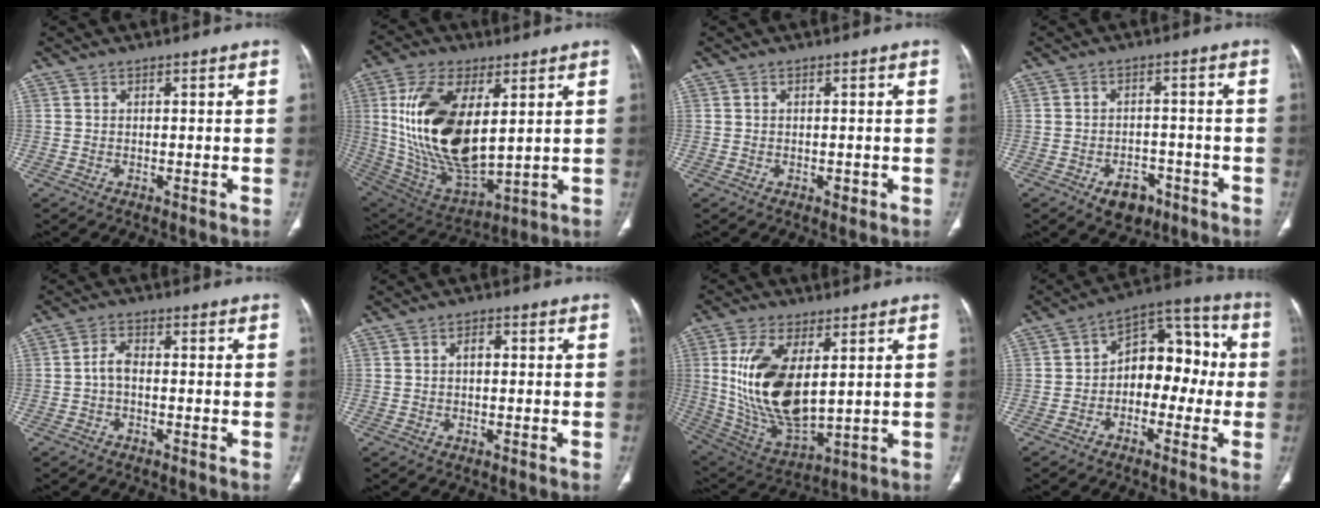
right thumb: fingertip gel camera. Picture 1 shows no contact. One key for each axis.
{"total": 22.5, "fx": 4.5, "fy": 11.2, "fz": 19.0, "tx": -0.364, "ty": -0.026, "tz": 0.097}
{"total": 1.1, "fx": -0.3, "fy": 0.8, "fz": 0.8, "tx": -0.007, "ty": -0.001, "tz": -0.002}
{"total": 5.9, "fx": -3.3, "fy": 4.0, "fz": 2.9, "tx": -0.021, "ty": 0.022, "tz": -0.043}
{"total": 2.8, "fx": -0.7, "fy": 1.5, "fz": 2.2, "tx": -0.044, "ty": 0.013, "tz": -0.020}
{"total": 1.9, "fx": 0.1, "fy": 1.2, "fz": 1.6, "tx": -0.024, "ty": 0.008, "tz": 0.000}
{"total": 18.4, "fx": 3.5, "fy": 9.2, "fz": 15.6, "tx": -0.301, "ty": -0.022, "tz": 0.083}
{"total": 12.7, "fx": -0.9, "fy": 8.4, "fz": 9.5, "tx": -0.086, "ty": 0.050, "tz": -0.030}